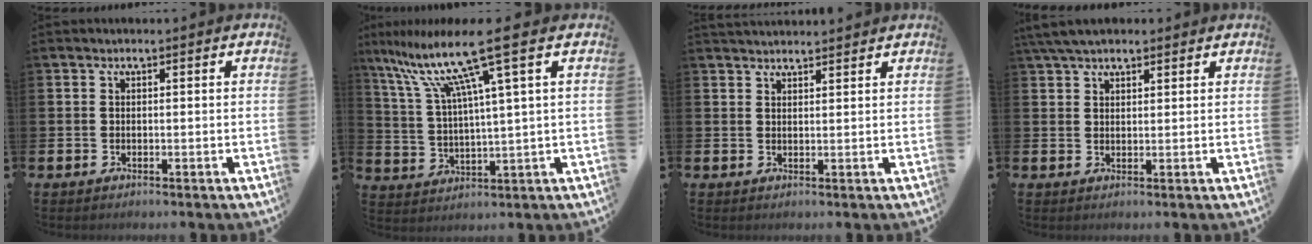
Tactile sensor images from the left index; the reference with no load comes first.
{"total": 12.9, "force": [7.6, 0.8, 10.4], "torque": [-0.235, -0.028, 0.118]}
{"total": 2.4, "force": [2.3, 0.5, 0.1], "torque": [0.003, -0.012, 0.041]}
{"total": 4.5, "force": [3.8, 1.5, 1.9], "torque": [-0.043, -0.004, 0.072]}